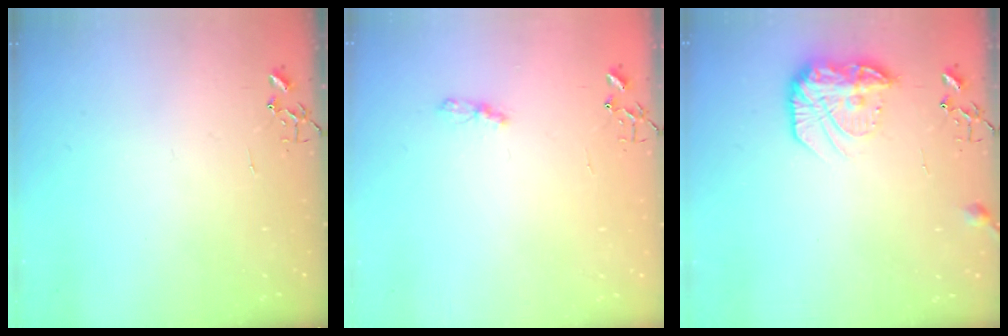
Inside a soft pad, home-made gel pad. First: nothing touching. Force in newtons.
{"total": 4.7, "press": 4.7, "slide": 0.4}
{"total": 13.9, "press": 13.8, "slide": 0.8}